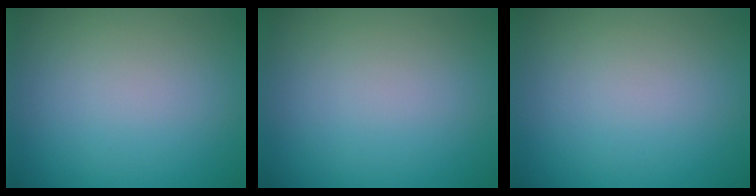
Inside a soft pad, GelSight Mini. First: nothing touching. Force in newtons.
{"total": 0.0}
{"total": 0.0}